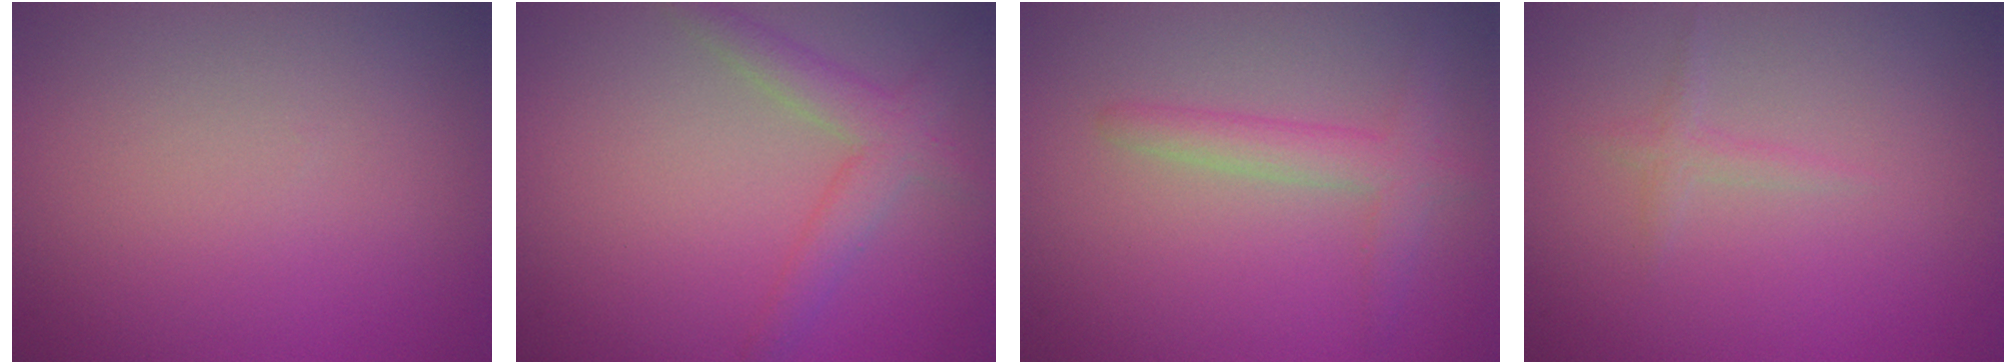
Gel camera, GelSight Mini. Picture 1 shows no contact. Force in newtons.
{"total": 3.0, "press": 3.0, "slide": 0.1}
{"total": 2.7, "press": 2.7, "slide": 0.2}
{"total": 1.0, "press": 1.0, "slide": 0.1}